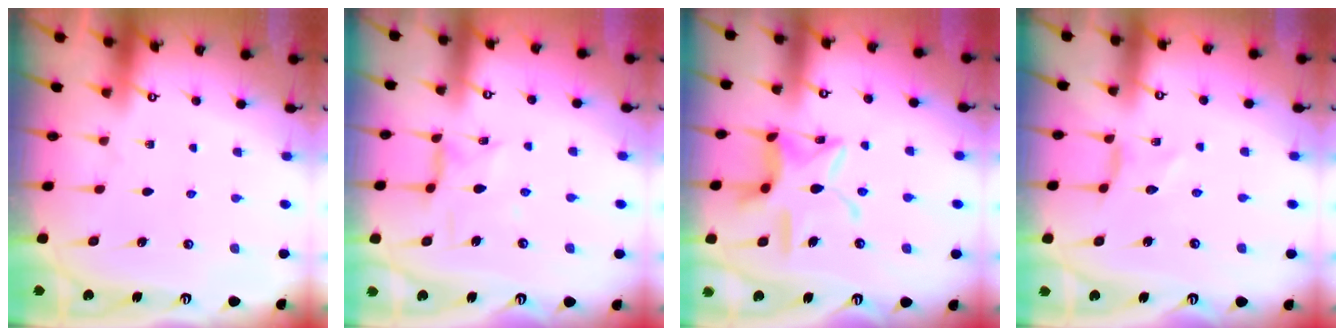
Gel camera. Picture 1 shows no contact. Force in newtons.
{"total": 3.7, "press": 3.7, "slide": 0.3}
{"total": 13.3, "press": 13.3, "slide": 1.0}
{"total": 0.0}